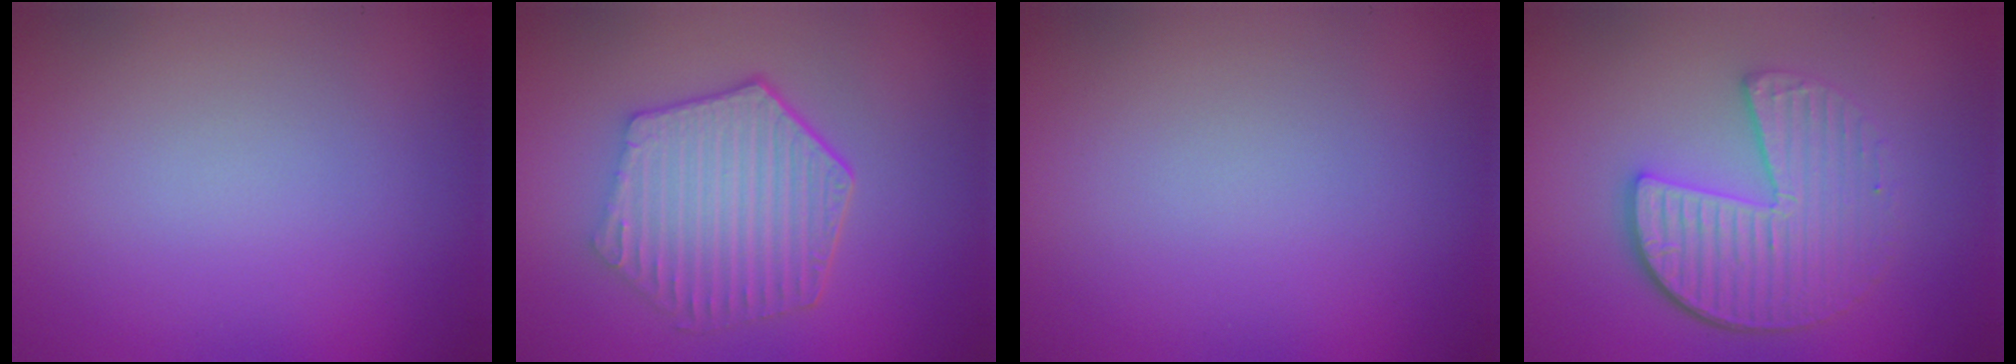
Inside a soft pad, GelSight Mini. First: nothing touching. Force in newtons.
{"total": 6.5, "press": 4.9, "slide": 4.3}
{"total": 0.0}
{"total": 5.4, "press": 4.1, "slide": 3.6}